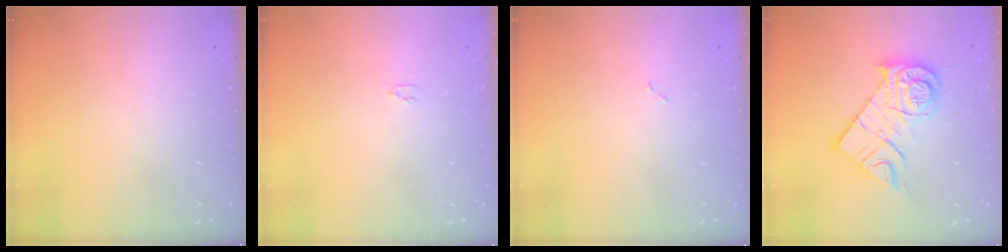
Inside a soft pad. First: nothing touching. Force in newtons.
{"total": 2.0, "press": 2.0, "slide": 0.3}
{"total": 2.3, "press": 2.3, "slide": 0.2}
{"total": 16.2, "press": 16.1, "slide": 1.6}